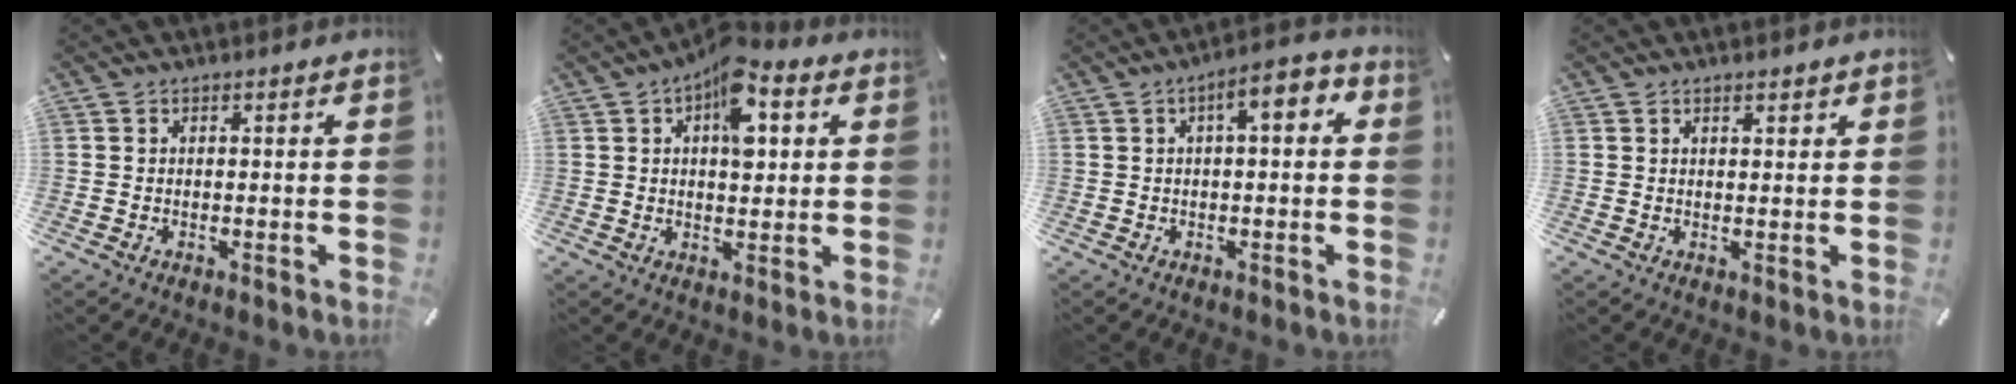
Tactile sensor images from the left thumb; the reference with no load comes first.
{"total": 10.8, "force": [3.8, 6.0, 8.1], "torque": [-0.104, -0.012, 0.062]}
{"total": 6.4, "force": [1.6, 2.3, 5.8], "torque": [-0.090, 0.003, 0.020]}
{"total": 1.5, "force": [1.0, 0.7, 0.8], "torque": [-0.018, 0.002, 0.017]}